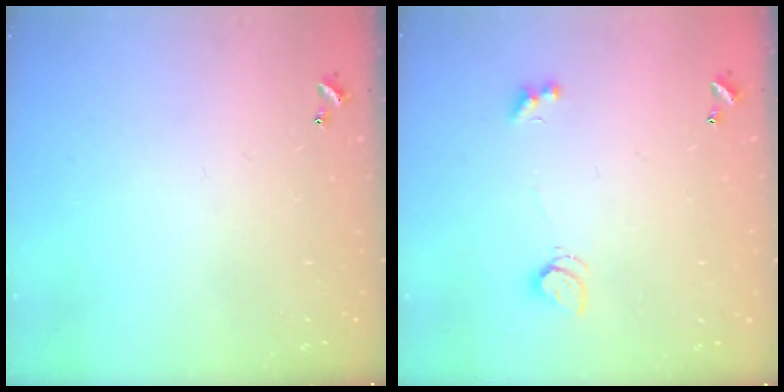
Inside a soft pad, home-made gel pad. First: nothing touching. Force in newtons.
{"total": 2.5, "press": 2.4, "slide": 0.6}